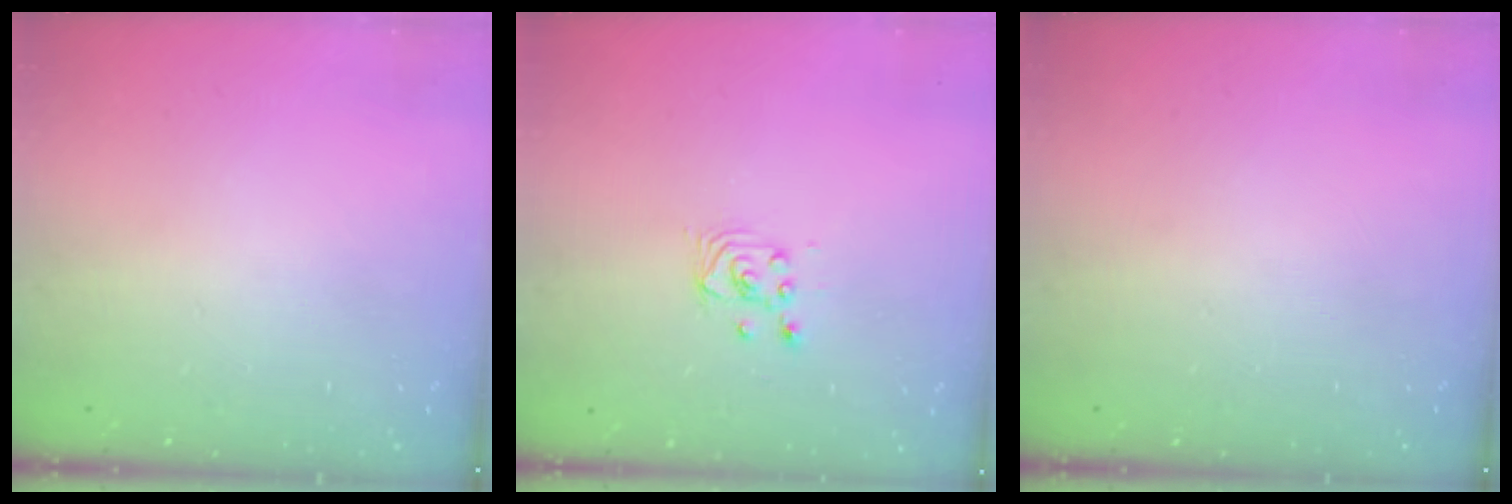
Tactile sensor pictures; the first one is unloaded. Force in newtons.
{"total": 2.2, "press": 2.2, "slide": 0.2}
{"total": 0.0}